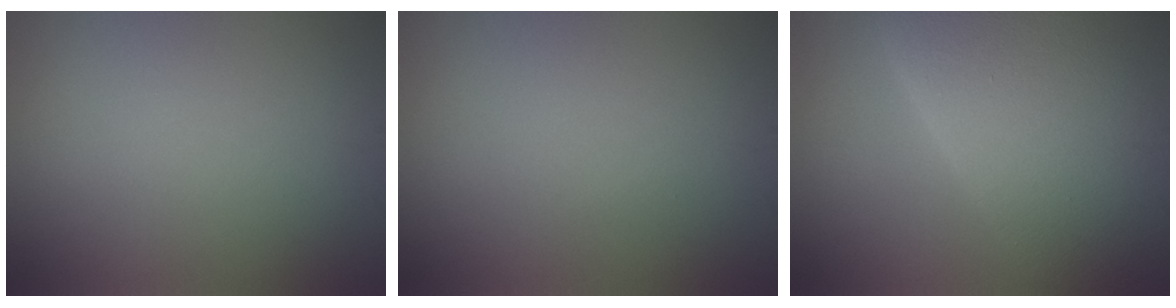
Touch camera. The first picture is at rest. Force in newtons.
{"total": 0.0}
{"total": 14.3, "press": 14.2, "slide": 0.8}